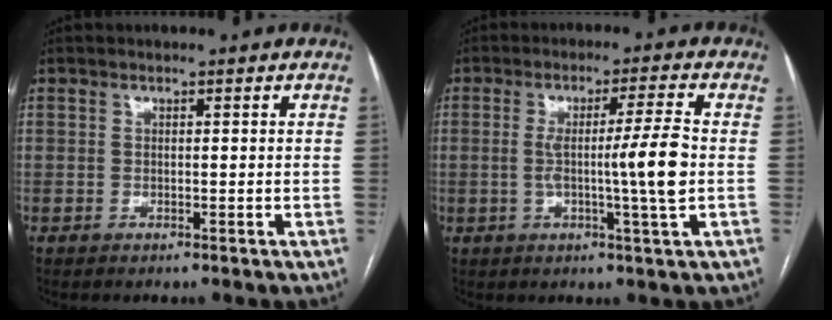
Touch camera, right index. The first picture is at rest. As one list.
[{"total": 8.5, "force": [-0.6, -1.2, 8.4], "torque": [-0.139, -0.003, -0.007]}]